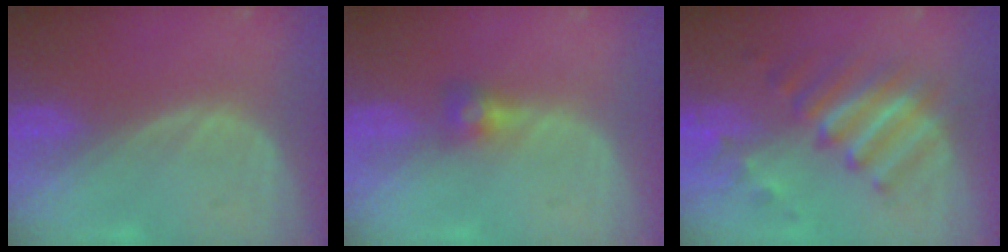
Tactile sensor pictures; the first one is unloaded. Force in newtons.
{"total": 2.8, "press": 2.7, "slide": 0.9}
{"total": 9.5, "press": 8.4, "slide": 4.4}